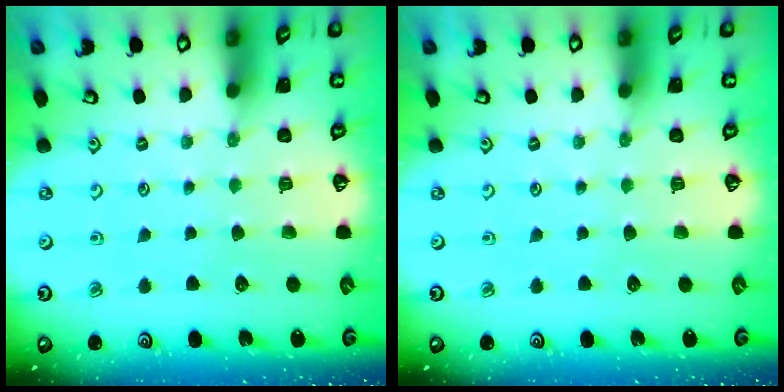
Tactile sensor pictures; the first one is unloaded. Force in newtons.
{"total": 0.0}